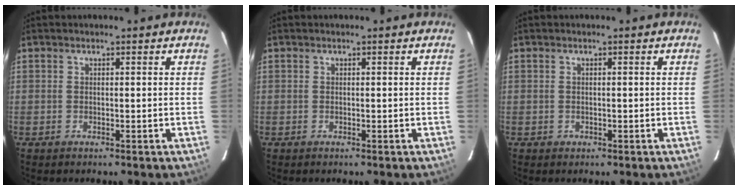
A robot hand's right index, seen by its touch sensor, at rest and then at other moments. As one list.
[{"total": 0.0}, {"total": 0.7, "force": [-0.3, 0.6, 0.1], "torque": [0.001, 0.000, -0.001]}]